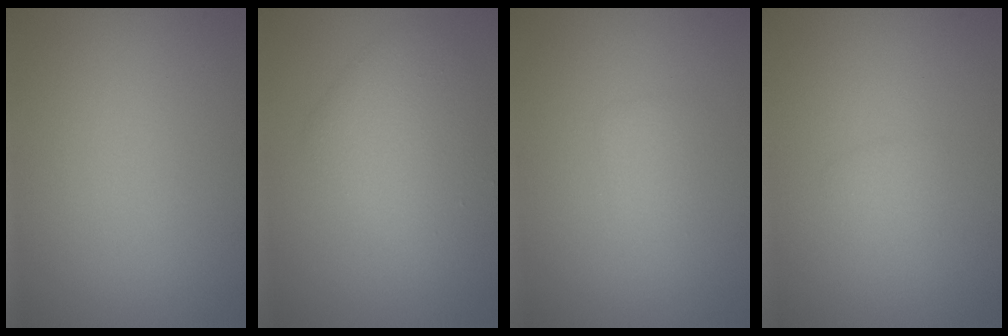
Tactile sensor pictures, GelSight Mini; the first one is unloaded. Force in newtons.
{"total": 3.8, "press": 3.8, "slide": 0.3}
{"total": 1.2, "press": 1.2, "slide": 0.1}
{"total": 0.9, "press": 0.9, "slide": 0.1}